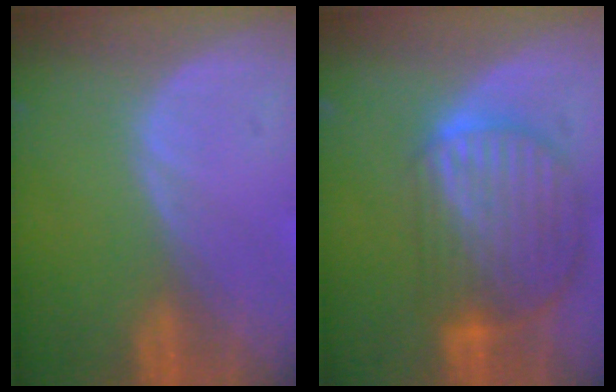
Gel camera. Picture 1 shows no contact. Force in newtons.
{"total": 10.0, "press": 8.6, "slide": 5.2}